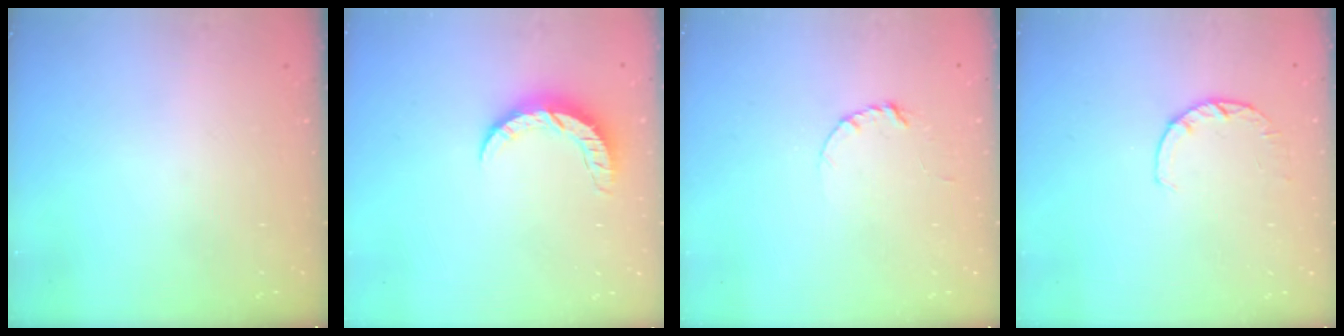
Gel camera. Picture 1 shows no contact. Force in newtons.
{"total": 8.7, "press": 8.6, "slide": 0.9}
{"total": 3.5, "press": 3.5, "slide": 0.4}
{"total": 3.0, "press": 2.9, "slide": 0.4}